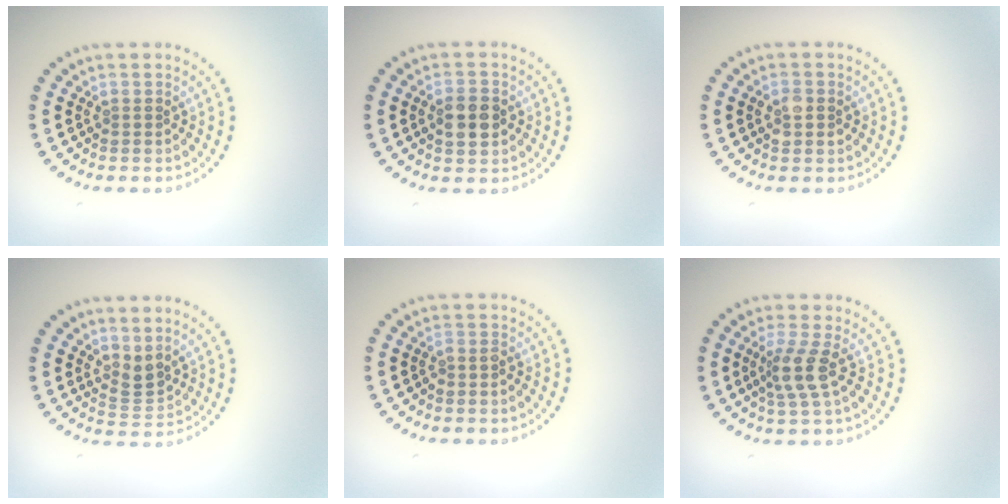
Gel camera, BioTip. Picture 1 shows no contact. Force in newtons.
{"total": 3.3, "press": 3.3, "slide": 0.5}
{"total": 2.1, "press": 2.1, "slide": 0.0}
{"total": 1.9, "press": 1.4, "slide": 1.4}
{"total": 0.7, "press": 0.5, "slide": 0.4}
{"total": 2.7, "press": 2.1, "slide": 1.7}